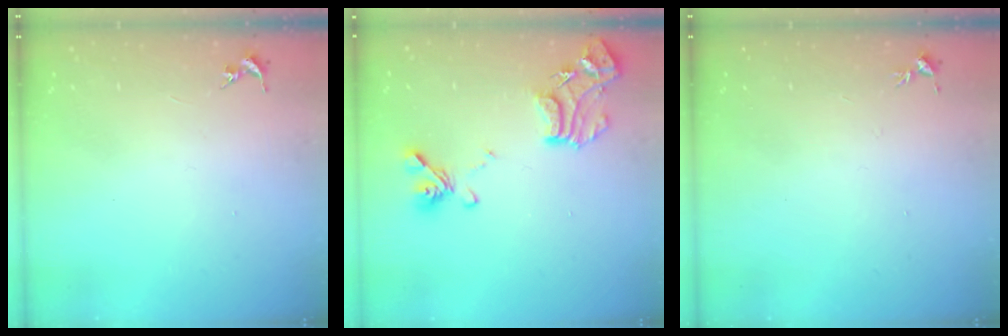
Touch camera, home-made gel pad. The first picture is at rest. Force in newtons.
{"total": 16.4, "press": 16.4, "slide": 1.4}
{"total": 3.4, "press": 3.3, "slide": 0.5}